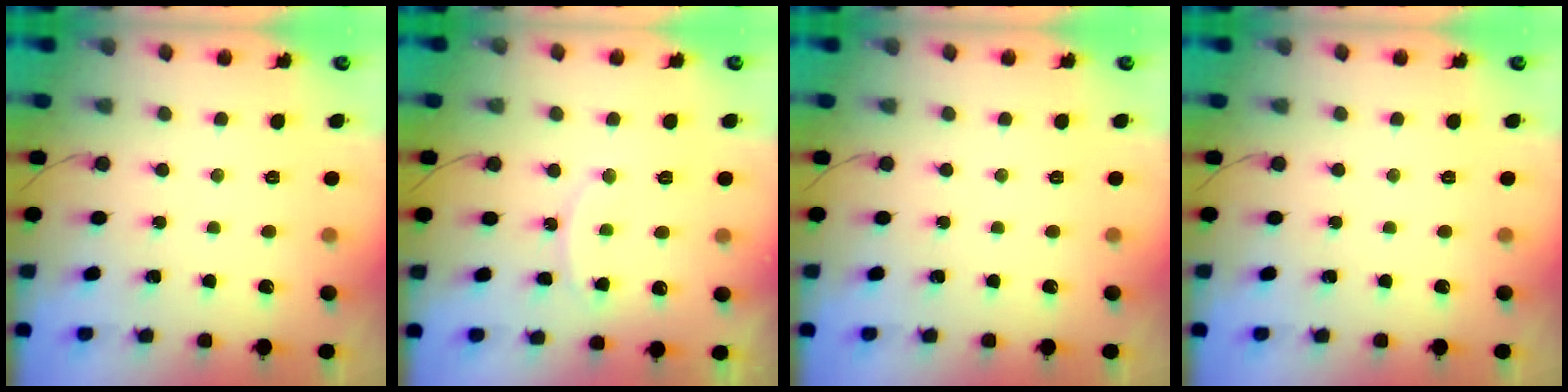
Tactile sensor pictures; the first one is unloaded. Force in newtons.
{"total": 9.4, "press": 9.3, "slide": 0.5}
{"total": 0.0}
{"total": 0.0}